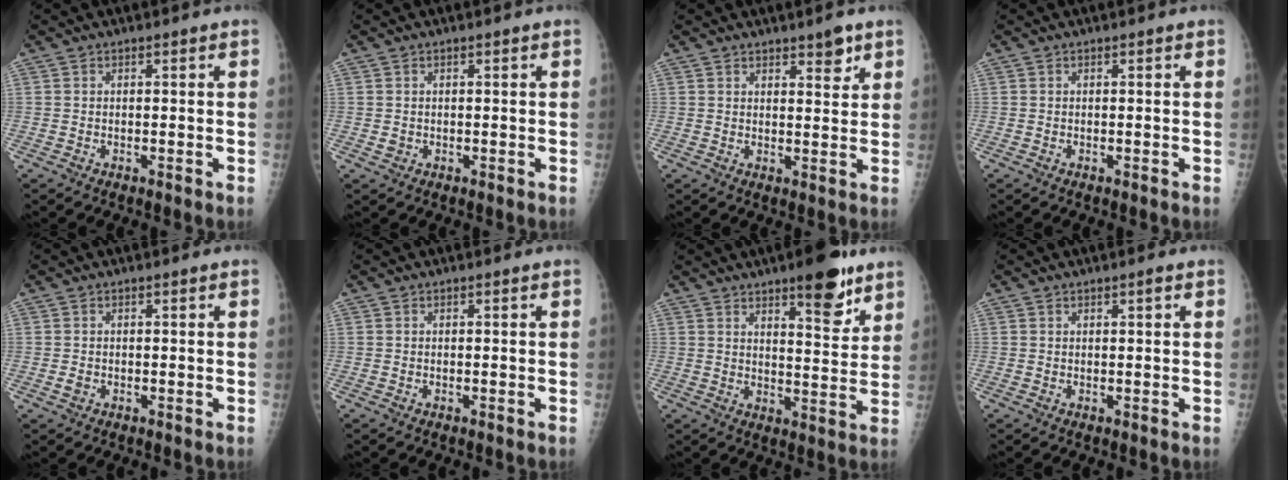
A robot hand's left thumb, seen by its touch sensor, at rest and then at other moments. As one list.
[{"total": 0.9, "force": [0.1, 0.8, 0.4], "torque": [0.000, 0.001, 0.004]}, {"total": 3.8, "force": [2.6, 1.3, 2.4], "torque": [-0.020, -0.017, 0.037]}, {"total": 0.0}, {"total": 0.9, "force": [-0.2, 0.8, 0.5], "torque": [-0.007, 0.000, -0.002]}, {"total": 0.0}, {"total": 10.7, "force": [7.0, 3.3, 7.4], "torque": [-0.080, -0.043, 0.100]}, {"total": 0.9, "force": [0.5, 0.2, 0.7], "torque": [-0.009, -0.001, 0.008]}]